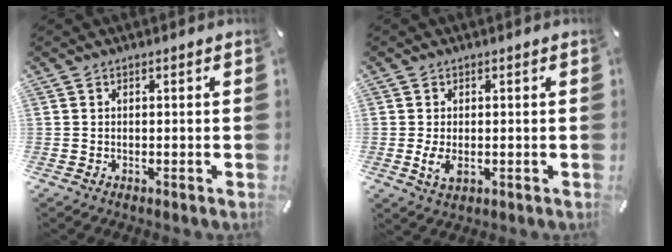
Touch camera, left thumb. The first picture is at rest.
{"total": 3.8, "force": [-0.4, 2.2, 3.0], "torque": [-0.067, -0.009, -0.012]}